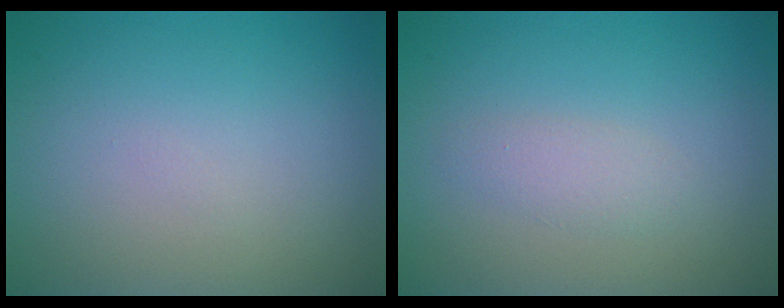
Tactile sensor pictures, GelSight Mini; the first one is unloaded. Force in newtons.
{"total": 1.4, "press": 1.4, "slide": 0.1}